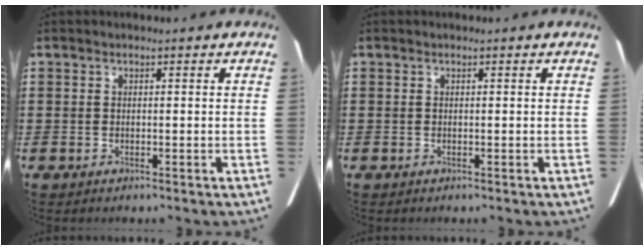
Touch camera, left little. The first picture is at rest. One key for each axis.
{"total": 0.0}